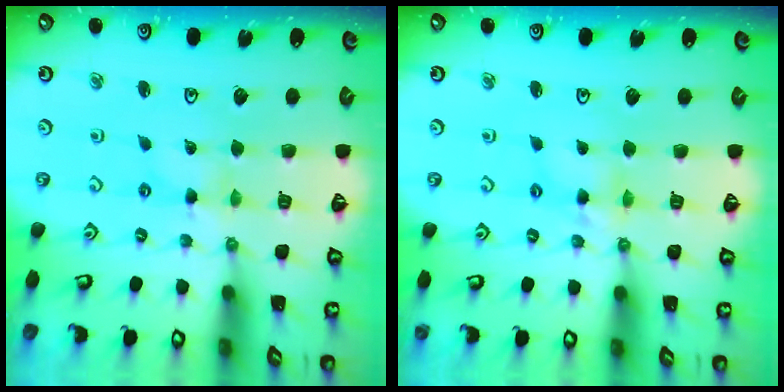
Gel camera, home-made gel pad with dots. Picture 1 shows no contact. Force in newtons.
{"total": 5.0, "press": 5.0, "slide": 0.4}